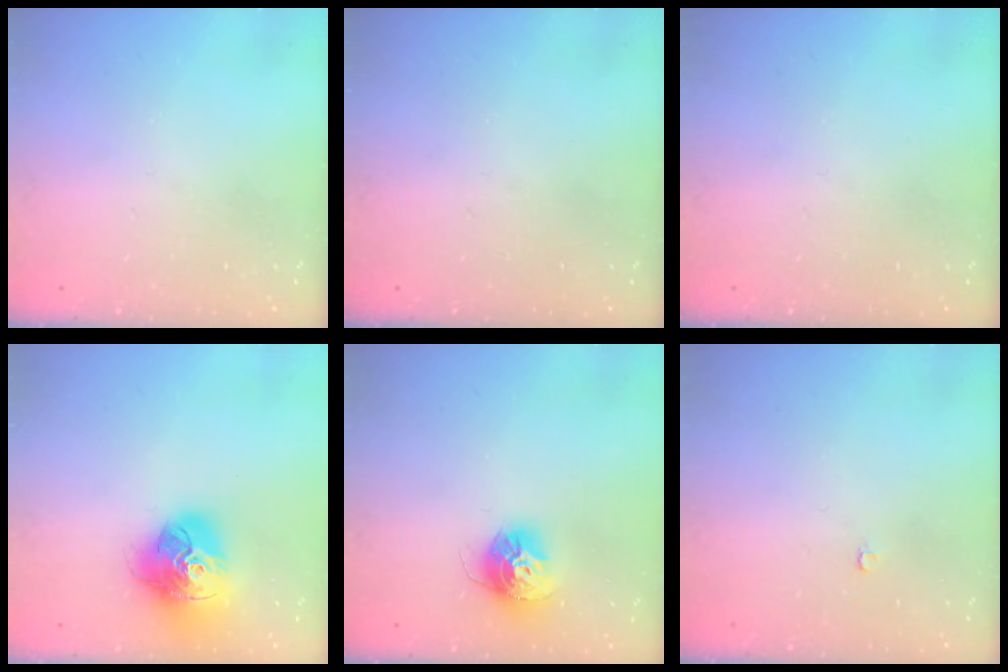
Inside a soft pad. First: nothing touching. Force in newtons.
{"total": 0.0}
{"total": 0.0}
{"total": 18.8, "press": 18.6, "slide": 2.1}
{"total": 13.5, "press": 13.4, "slide": 1.2}
{"total": 2.1, "press": 2.1, "slide": 0.2}